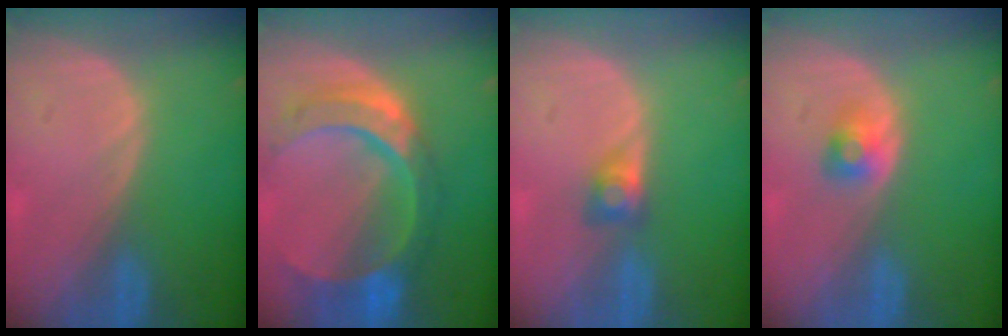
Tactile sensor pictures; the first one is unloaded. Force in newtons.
{"total": 11.1, "press": 9.2, "slide": 6.1}
{"total": 2.7, "press": 2.5, "slide": 1.1}
{"total": 2.6, "press": 2.4, "slide": 1.2}